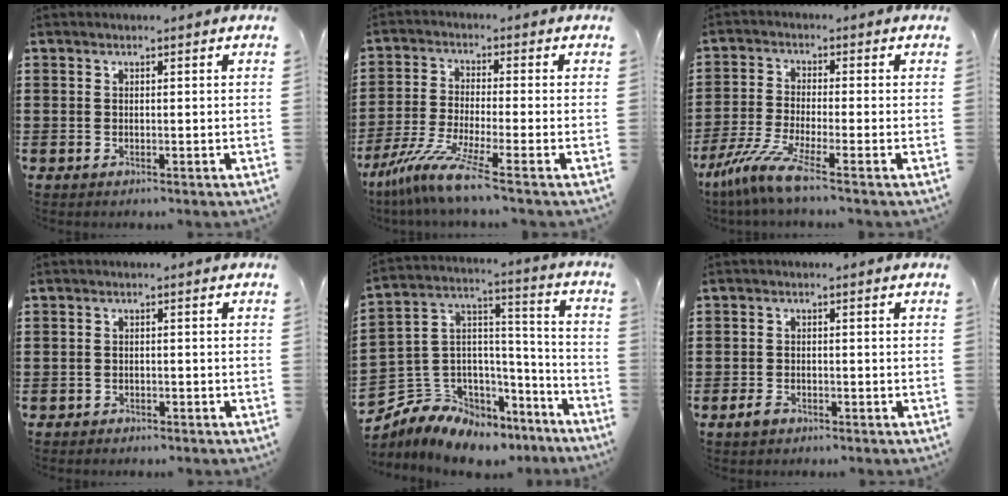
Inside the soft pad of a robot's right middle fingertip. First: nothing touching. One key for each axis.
{"total": 7.5, "fx": -5.5, "fy": -0.4, "fz": 5.1, "tx": -0.117, "ty": -0.025, "tz": -0.111}
{"total": 6.5, "fx": -4.5, "fy": -0.2, "fz": 4.6, "tx": -0.118, "ty": -0.026, "tz": -0.094}
{"total": 1.1, "fx": -1.0, "fy": 0.4, "fz": -0.1, "tx": -0.002, "ty": 0.004, "tz": -0.023}
{"total": 7.7, "fx": -6.2, "fy": 4.5, "fz": -0.1, "tx": -0.032, "ty": -0.008, "tz": -0.124}
{"total": 2.1, "fx": -1.3, "fy": 1.1, "fz": 1.2, "tx": -0.038, "ty": -0.004, "tz": -0.030}